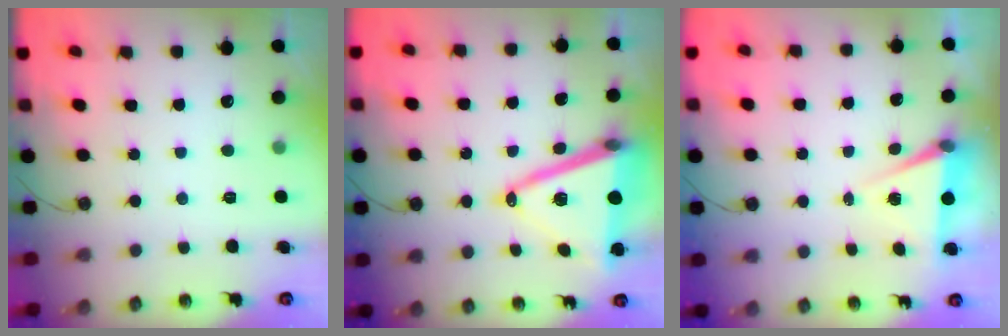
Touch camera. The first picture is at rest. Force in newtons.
{"total": 18.9, "press": 18.5, "slide": 3.8}
{"total": 6.3, "press": 4.4, "slide": 4.5}